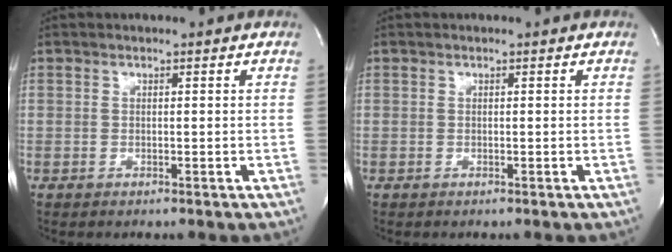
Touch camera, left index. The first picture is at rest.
{"total": 0.0}